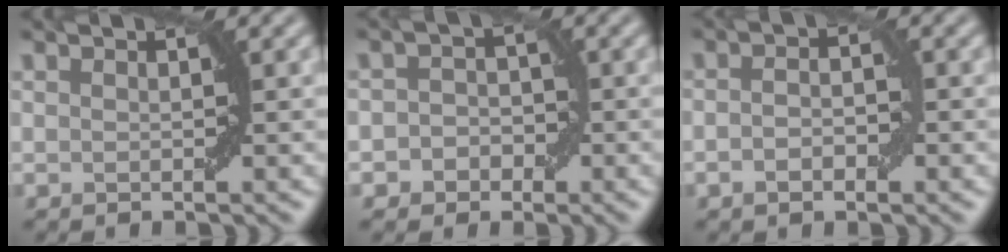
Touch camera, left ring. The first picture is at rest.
{"total": 2.6, "force": [-0.8, 2.3, 0.8], "torque": [0.017, 0.003, -0.023]}
{"total": 2.1, "force": [-0.6, 1.1, 1.7], "torque": [-0.029, 0.001, -0.012]}